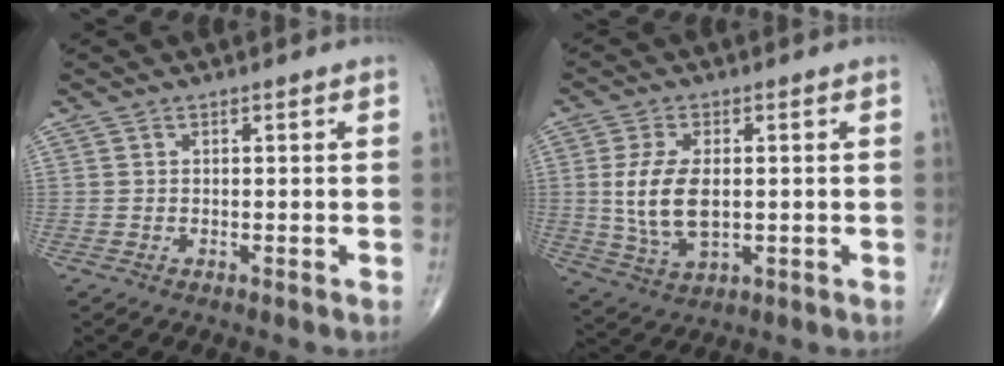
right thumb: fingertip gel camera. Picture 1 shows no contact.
{"total": 10.0, "force": [0.2, 5.4, 8.4], "torque": [-0.170, -0.009, 0.011]}